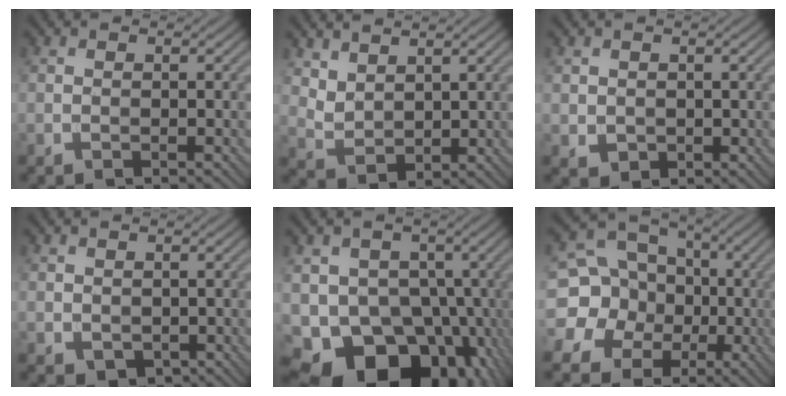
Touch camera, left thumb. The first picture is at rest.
{"total": 4.2, "force": [3.0, 2.2, 1.9], "torque": [-0.057, -0.012, 0.071]}
{"total": 1.7, "force": [0.4, 1.5, 0.6], "torque": [-0.022, -0.007, 0.012]}
{"total": 1.7, "force": [0.4, 1.4, 0.8], "torque": [-0.025, -0.008, 0.012]}
{"total": 14.0, "force": [-5.1, 10.8, 7.4], "torque": [-0.116, -0.020, -0.088]}
{"total": 13.9, "force": [-1.9, 12.7, 5.3], "torque": [-0.165, 0.005, -0.050]}